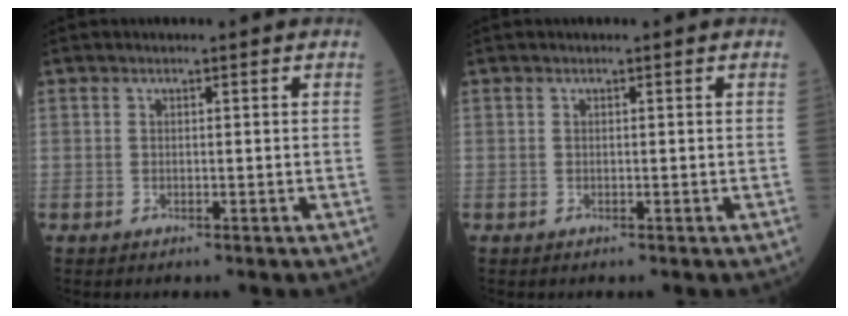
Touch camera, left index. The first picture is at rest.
{"total": 0.0}